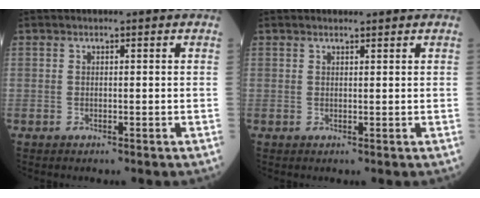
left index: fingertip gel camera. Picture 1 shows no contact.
{"total": 1.1, "force": [1.1, 0.1, 0.2], "torque": [-0.009, 0.002, 0.020]}